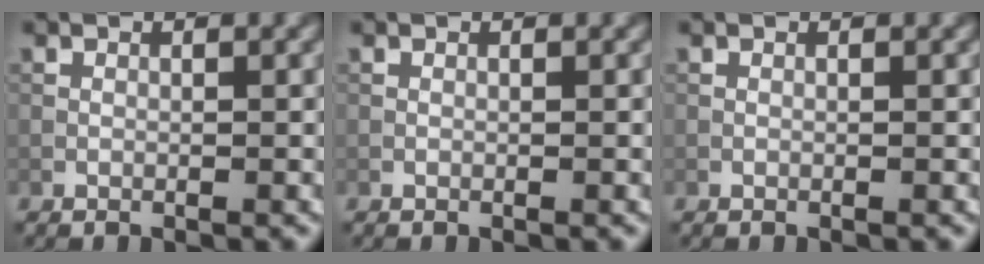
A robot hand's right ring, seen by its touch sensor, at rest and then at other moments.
{"total": 0.0}
{"total": 0.0}